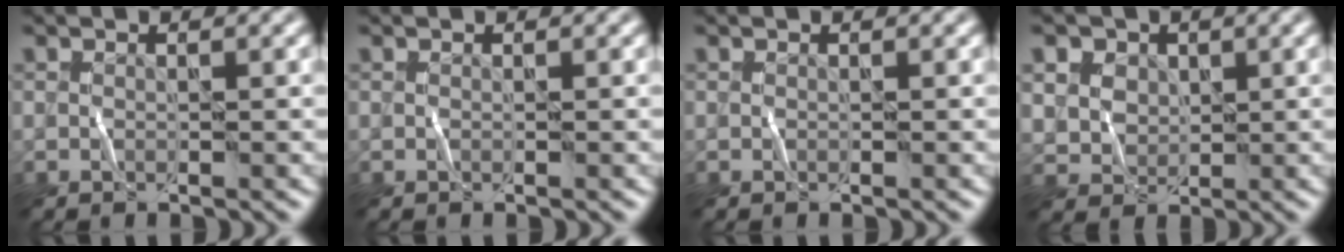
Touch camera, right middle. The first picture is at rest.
{"total": 0.0}
{"total": 0.0}
{"total": 3.8, "force": [2.4, 2.8, 0.9], "torque": [-0.053, 0.013, 0.045]}